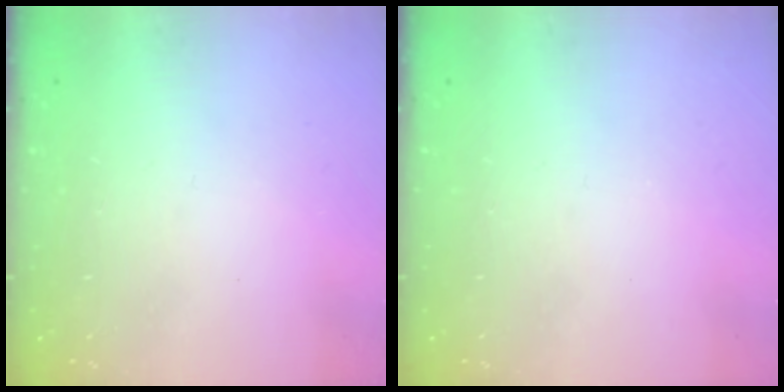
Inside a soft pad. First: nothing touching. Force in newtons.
{"total": 0.0}